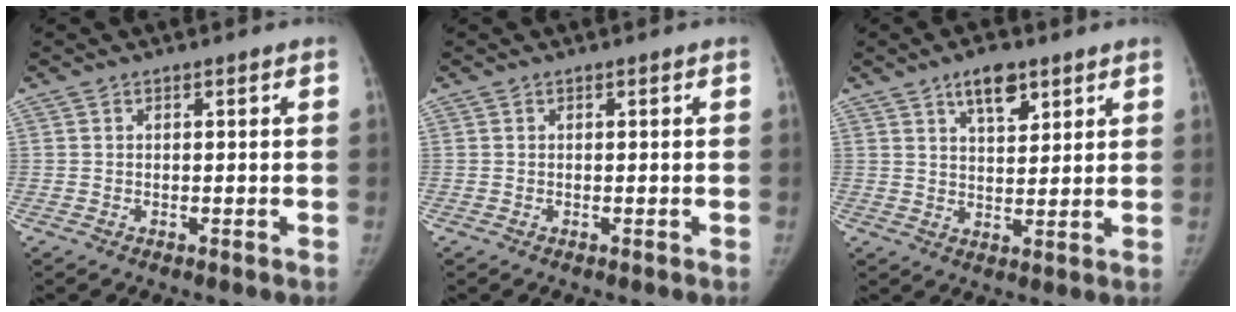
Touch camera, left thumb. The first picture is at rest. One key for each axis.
{"total": 0.0}
{"total": 7.0, "fx": 4.3, "fy": 3.3, "fz": 4.5, "tx": -0.050, "ty": -0.025, "tz": 0.068}